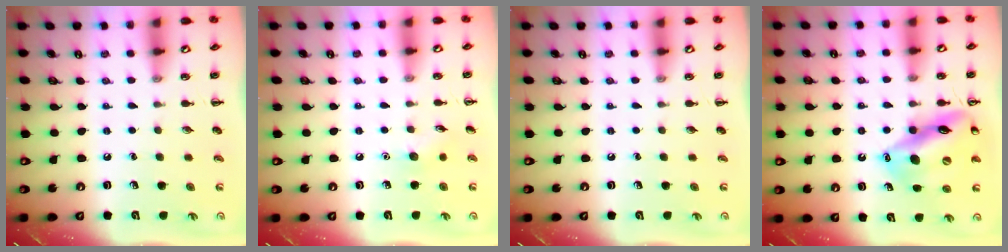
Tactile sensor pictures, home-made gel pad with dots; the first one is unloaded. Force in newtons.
{"total": 5.9, "press": 5.7, "slide": 1.6}
{"total": 0.0}
{"total": 17.2, "press": 17.1, "slide": 1.7}